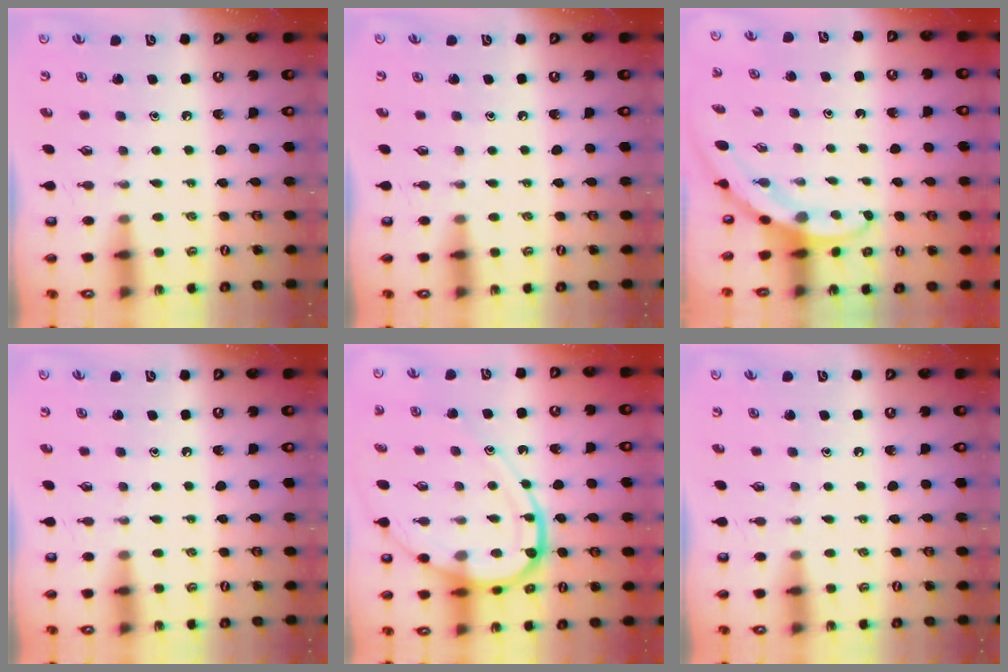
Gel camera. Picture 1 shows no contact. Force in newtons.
{"total": 0.0}
{"total": 2.7, "press": 2.7, "slide": 0.0}
{"total": 0.0}
{"total": 13.7, "press": 13.6, "slide": 1.6}
{"total": 0.0}